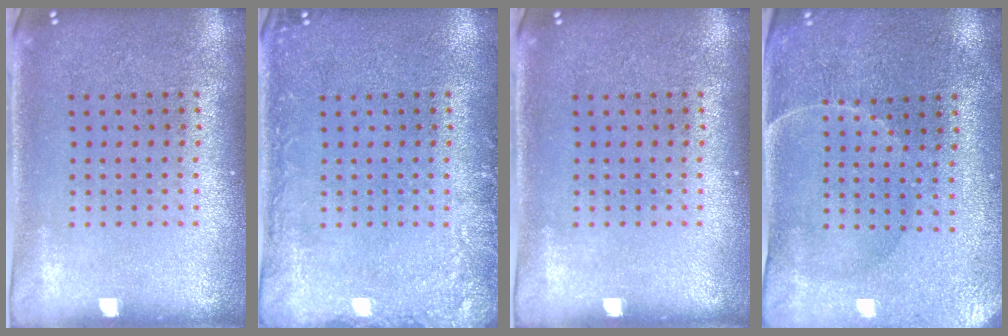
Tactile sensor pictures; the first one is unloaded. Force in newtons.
{"total": 2.0, "press": 2.0, "slide": 0.2}
{"total": 0.0}
{"total": 0.6, "press": 0.4, "slide": 0.5}